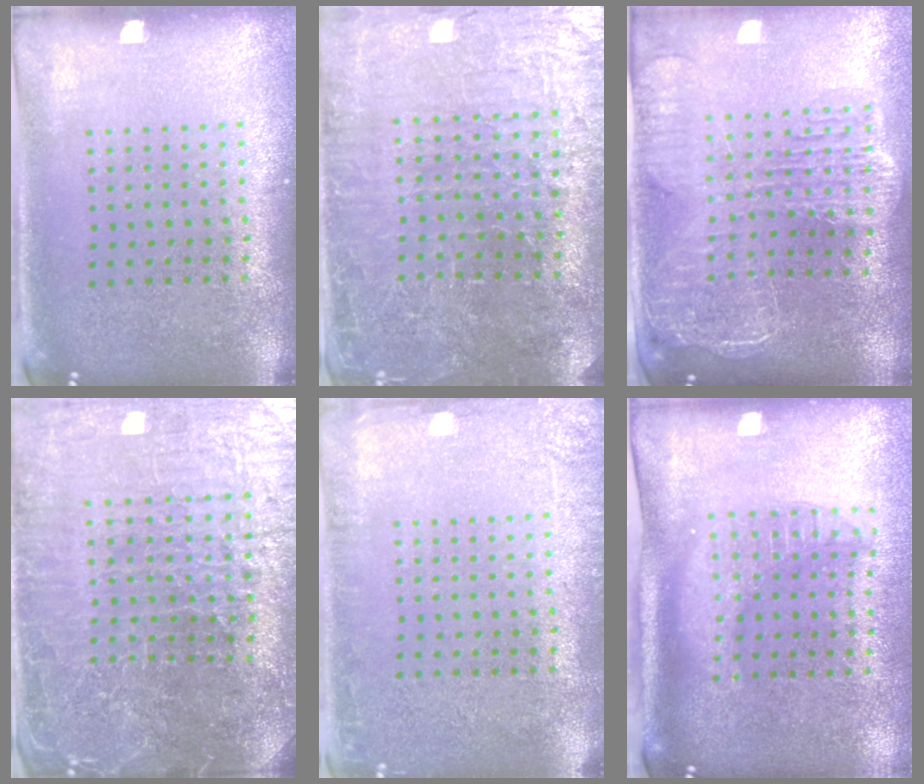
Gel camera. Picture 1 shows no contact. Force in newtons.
{"total": 3.3, "press": 3.3, "slide": 0.3}
{"total": 2.7, "press": 2.3, "slide": 1.4}
{"total": 4.7, "press": 4.5, "slide": 1.3}
{"total": 2.1, "press": 2.1, "slide": 0.3}
{"total": 1.8, "press": 1.4, "slide": 1.0}